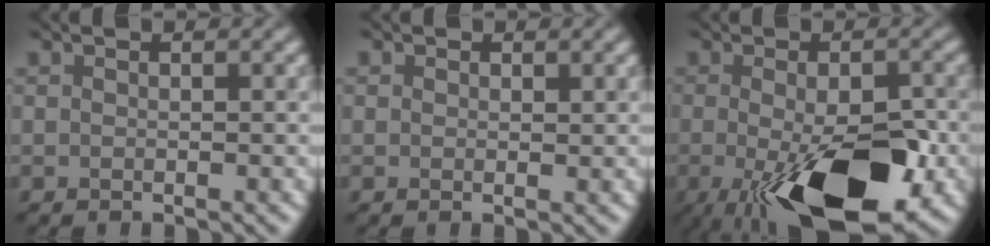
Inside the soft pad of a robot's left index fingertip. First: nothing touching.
{"total": 0.6, "force": [-0.3, 0.0, -0.4], "torque": [0.004, 0.000, 0.005]}
{"total": 12.5, "force": [-4.8, 4.6, 10.6], "torque": [-0.151, -0.012, -0.068]}